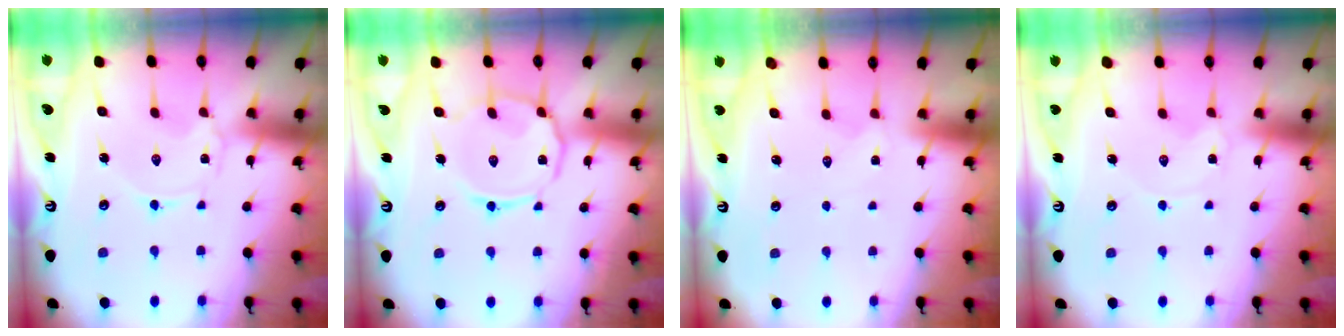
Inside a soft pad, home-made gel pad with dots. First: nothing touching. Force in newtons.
{"total": 9.3, "press": 9.2, "slide": 0.8}
{"total": 1.2, "press": 1.2, "slide": 0.4}
{"total": 0.6, "press": 0.6, "slide": 0.1}